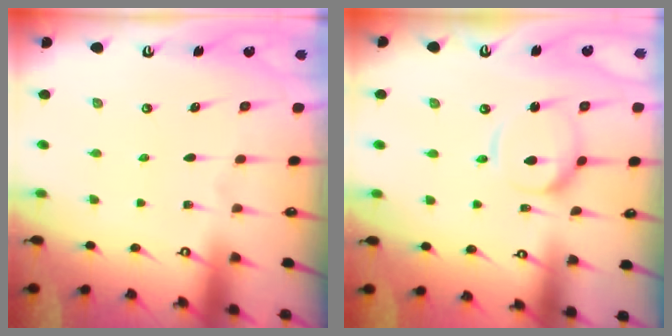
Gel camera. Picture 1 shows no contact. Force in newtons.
{"total": 9.0, "press": 9.0, "slide": 0.9}